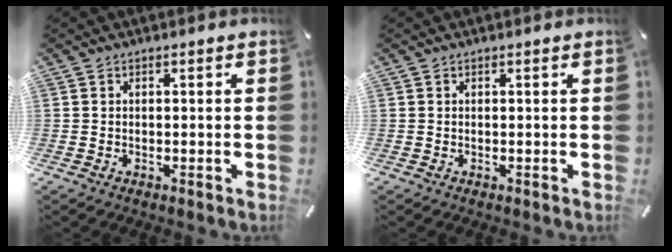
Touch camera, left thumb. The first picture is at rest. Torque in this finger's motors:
{"motor_torque": [0.00, 0.00, 0.00, 0.00, 0.00]}